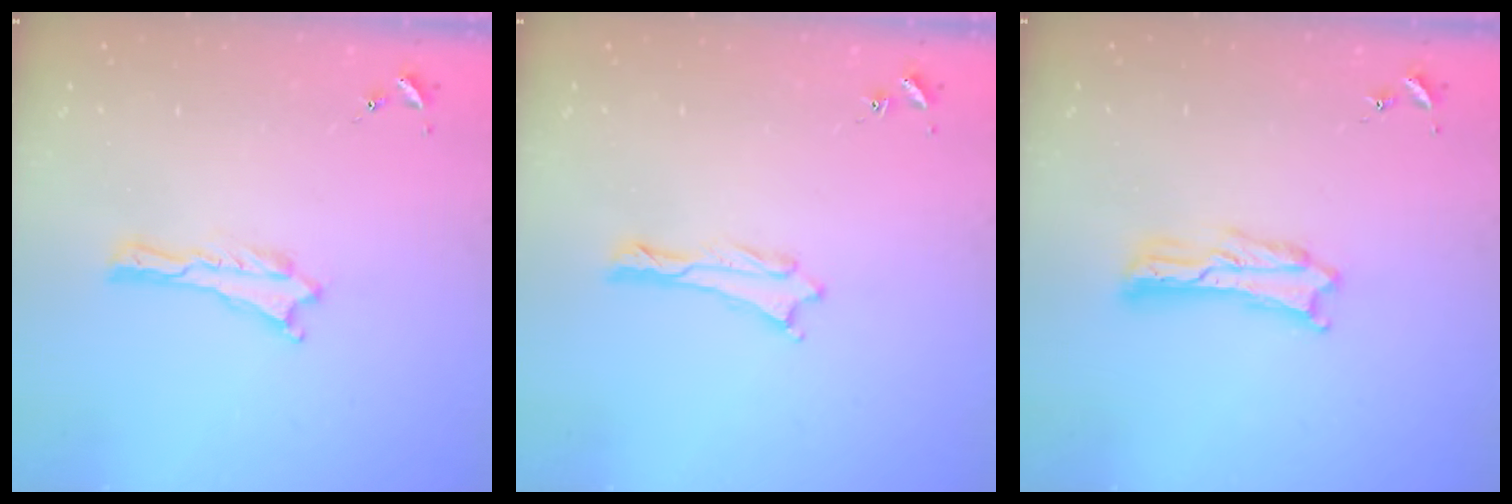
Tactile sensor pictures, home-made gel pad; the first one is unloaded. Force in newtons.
{"total": 0.0}
{"total": 1.6, "press": 1.6, "slide": 0.3}